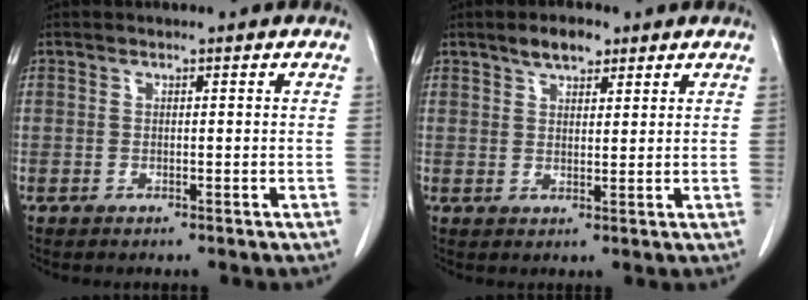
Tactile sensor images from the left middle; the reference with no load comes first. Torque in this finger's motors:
{"motor_torque": [0.71, -0.58, -0.01, 0.03]}